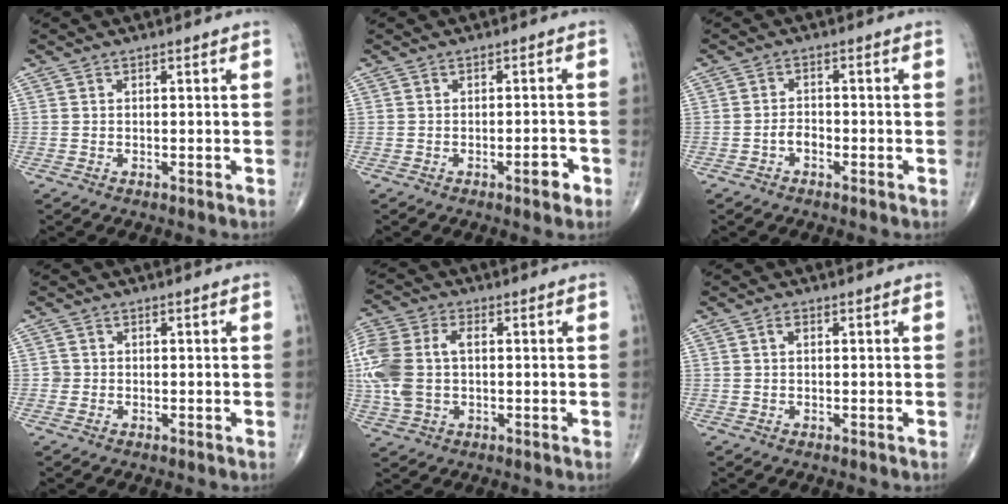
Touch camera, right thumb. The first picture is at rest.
{"total": 2.9, "force": [-1.5, 0.9, 2.3], "torque": [-0.028, 0.006, -0.022]}
{"total": 2.1, "force": [-1.1, 1.3, 1.2], "torque": [-0.016, 0.009, -0.025]}
{"total": 1.0, "force": [-0.2, 1.0, 0.0], "torque": [0.005, 0.005, -0.005]}
{"total": 14.4, "force": [0.5, 9.2, 11.0], "torque": [-0.286, 0.016, 0.010]}
{"total": 1.1, "force": [0.3, 0.6, 0.9], "torque": [-0.015, 0.002, 0.004]}